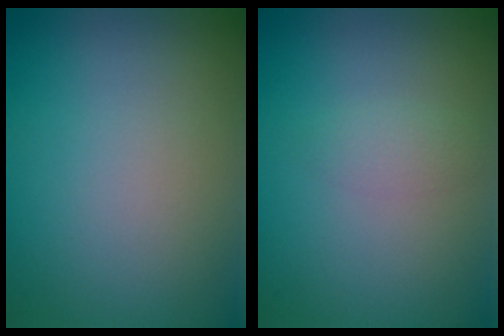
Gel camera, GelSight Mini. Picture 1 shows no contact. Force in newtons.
{"total": 1.1, "press": 1.1, "slide": 0.0}